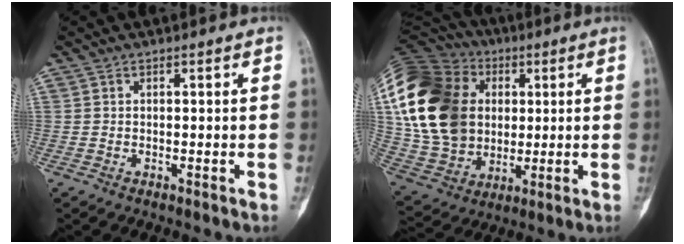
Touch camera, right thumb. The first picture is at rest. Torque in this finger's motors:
{"motor_torque": [-0.72, 2.52, 2.23, 0.54, 0.61]}